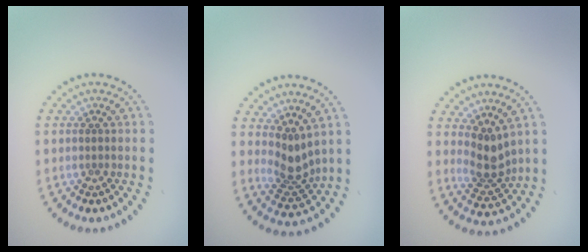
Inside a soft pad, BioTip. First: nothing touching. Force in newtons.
{"total": 2.8, "press": 2.0, "slide": 2.0}
{"total": 2.9, "press": 2.2, "slide": 1.8}